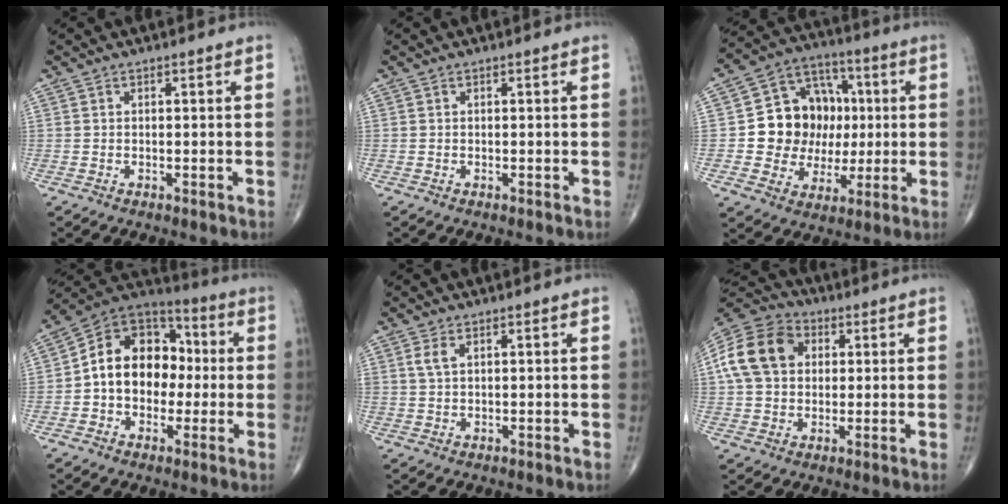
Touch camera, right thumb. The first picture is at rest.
{"total": 0.0}
{"total": 15.9, "force": [1.0, 13.3, 8.7], "torque": [-0.085, 0.027, 0.026]}
{"total": 15.6, "force": [-0.3, 11.7, 10.3], "torque": [-0.126, 0.042, -0.017]}
{"total": 2.4, "force": [1.0, 1.2, 1.8], "torque": [-0.039, 0.006, 0.023]}
{"total": 15.2, "force": [3.1, 11.5, 9.4], "torque": [-0.172, 0.020, 0.046]}